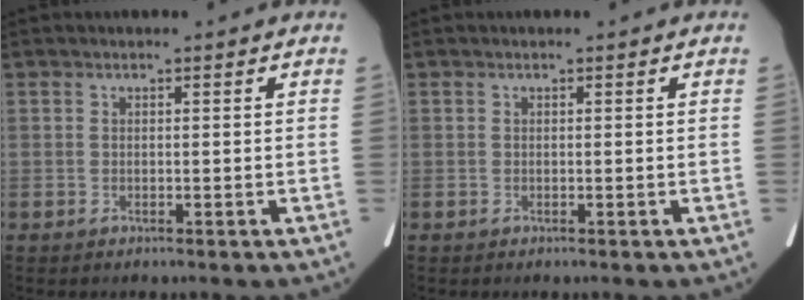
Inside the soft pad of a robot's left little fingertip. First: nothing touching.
{"total": 0.0}